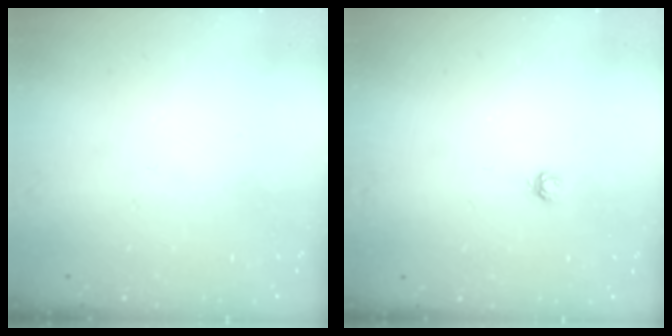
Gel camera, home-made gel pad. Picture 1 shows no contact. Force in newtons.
{"total": 3.2, "press": 3.2, "slide": 0.3}